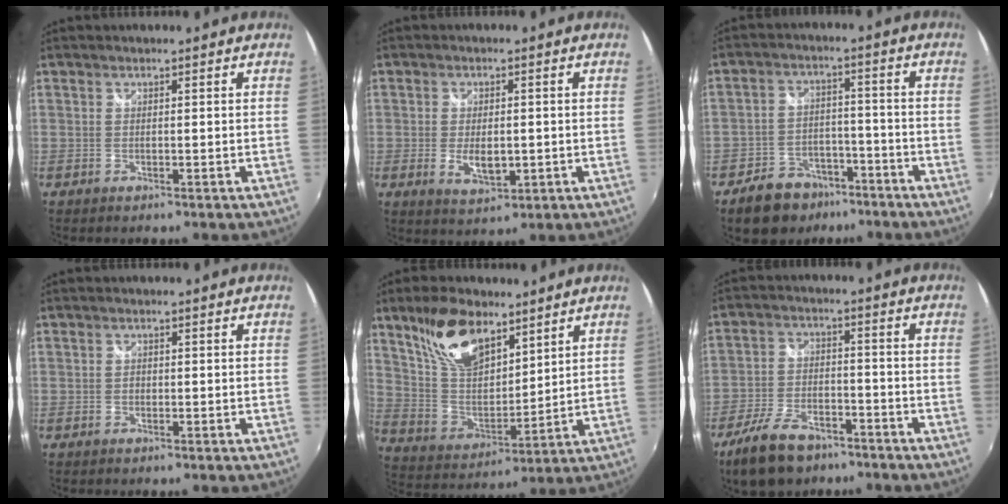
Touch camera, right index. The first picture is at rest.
{"total": 5.5, "force": [-1.0, 3.0, 4.5], "torque": [-0.084, -0.010, -0.011]}
{"total": 10.9, "force": [-7.6, 6.8, 3.7], "torque": [-0.096, 0.015, -0.106]}
{"total": 0.8, "force": [-0.2, 0.7, 0.1], "torque": [-0.002, -0.001, -0.003]}
{"total": 15.5, "force": [9.8, 7.5, 9.3], "torque": [-0.185, 0.018, 0.196]}
{"total": 12.2, "force": [-8.5, 6.0, 6.3], "torque": [-0.151, -0.008, -0.151]}